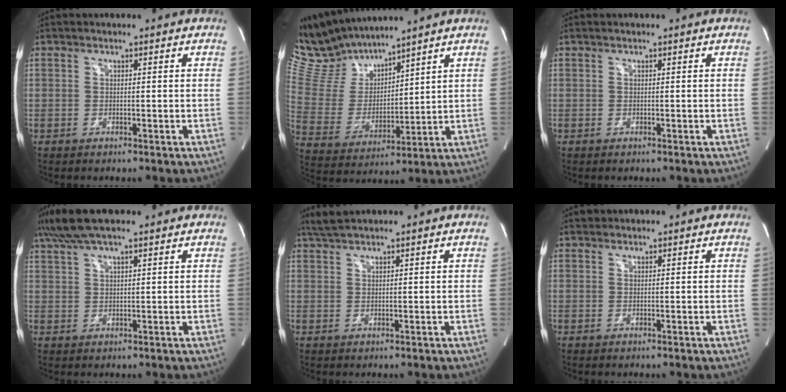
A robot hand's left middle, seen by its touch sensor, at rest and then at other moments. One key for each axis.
{"total": 11.3, "fx": 10.9, "fy": 2.0, "fz": 2.3, "tx": -0.072, "ty": 0.010, "tz": 0.235}
{"total": 0.0}
{"total": 8.2, "fx": 6.2, "fy": 1.4, "fz": 5.1, "tx": -0.103, "ty": 0.041, "tz": 0.113}
{"total": 2.9, "fx": 2.6, "fy": 0.0, "fz": 1.3, "tx": -0.031, "ty": 0.015, "tz": 0.053}
{"total": 0.6, "fx": 0.5, "fy": 0.3, "fz": 0.0, "tx": -0.003, "ty": 0.004, "tz": 0.008}